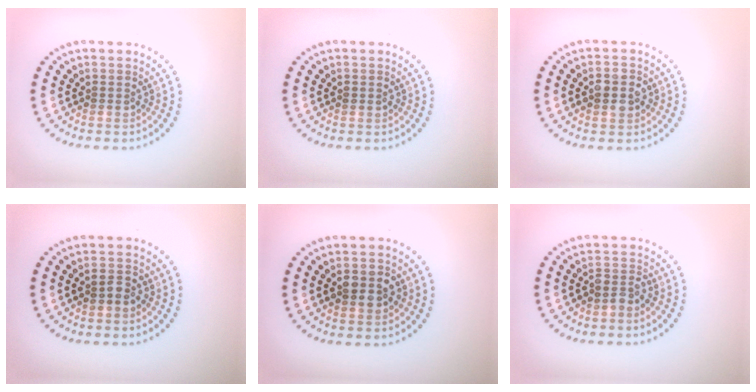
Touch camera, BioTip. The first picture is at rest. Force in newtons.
{"total": 0.8, "press": 0.8, "slide": 0.0}
{"total": 2.8, "press": 2.8, "slide": 0.2}
{"total": 1.6, "press": 1.5, "slide": 0.4}
{"total": 2.9, "press": 2.9, "slide": 0.2}
{"total": 1.5, "press": 1.2, "slide": 1.0}